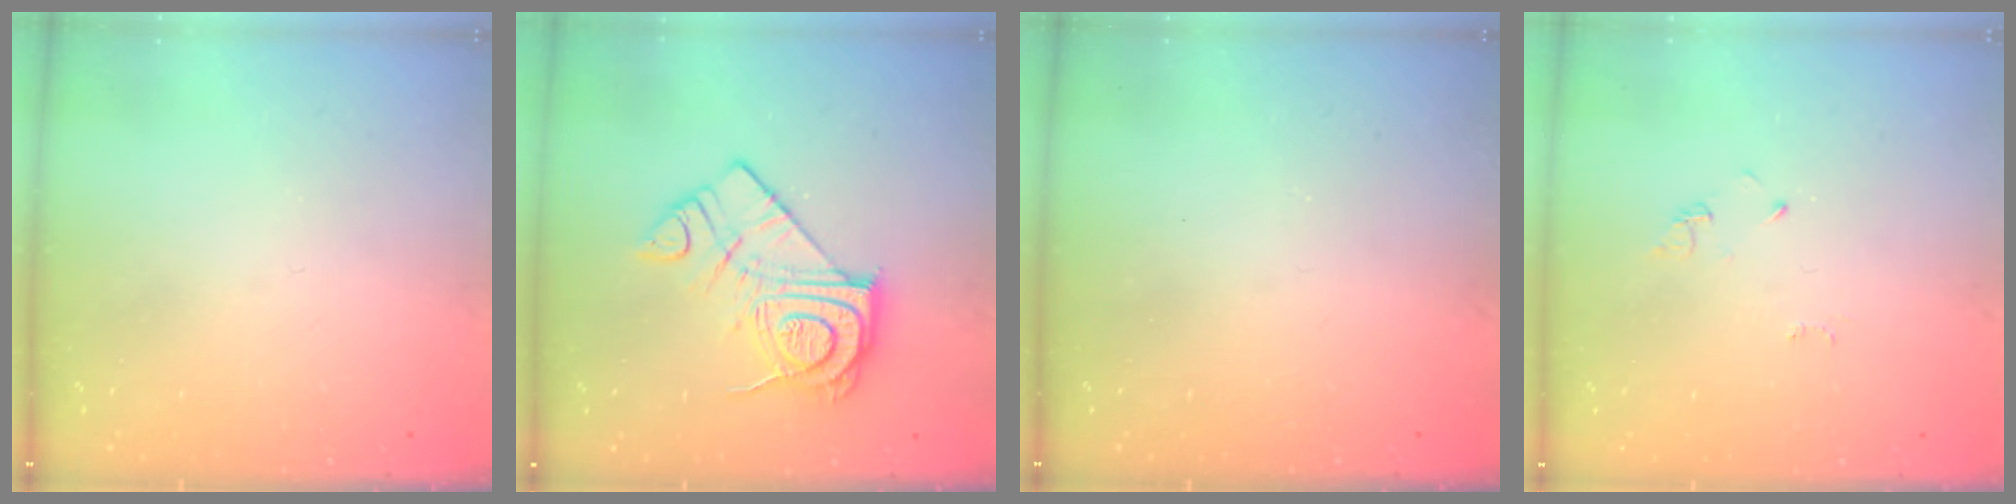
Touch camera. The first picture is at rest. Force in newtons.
{"total": 14.3, "press": 14.3, "slide": 0.7}
{"total": 2.5, "press": 2.4, "slide": 0.4}
{"total": 2.6, "press": 2.6, "slide": 0.4}